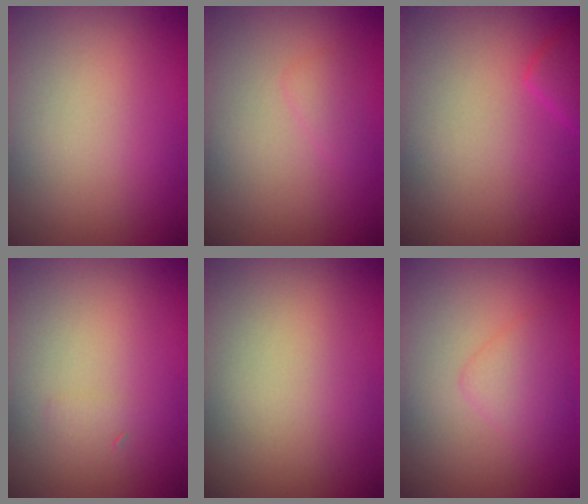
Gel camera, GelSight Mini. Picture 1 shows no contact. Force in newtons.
{"total": 0.9, "press": 0.9, "slide": 0.0}
{"total": 1.6, "press": 1.6, "slide": 0.2}
{"total": 0.6, "press": 0.6, "slide": 0.0}
{"total": 0.0}
{"total": 1.8, "press": 1.8, "slide": 0.1}